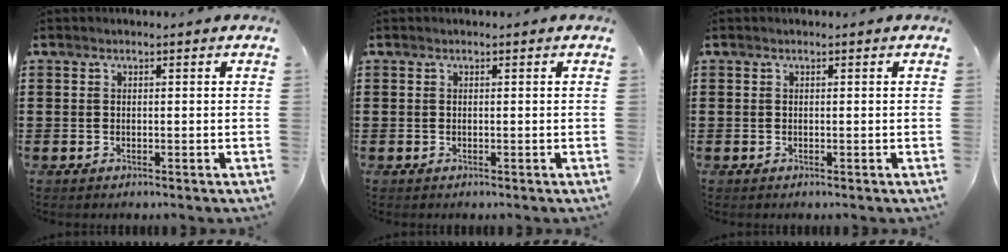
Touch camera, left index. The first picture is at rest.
{"total": 0.0}
{"total": 0.0}